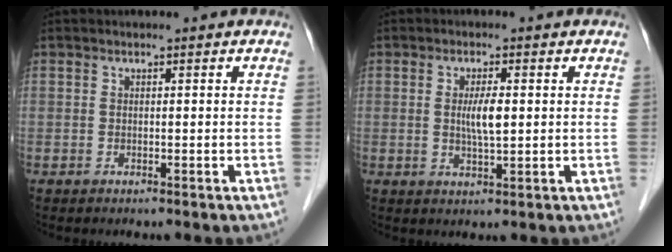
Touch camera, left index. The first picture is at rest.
{"total": 3.8, "force": [0.4, 0.6, 3.7], "torque": [-0.069, -0.003, 0.007]}